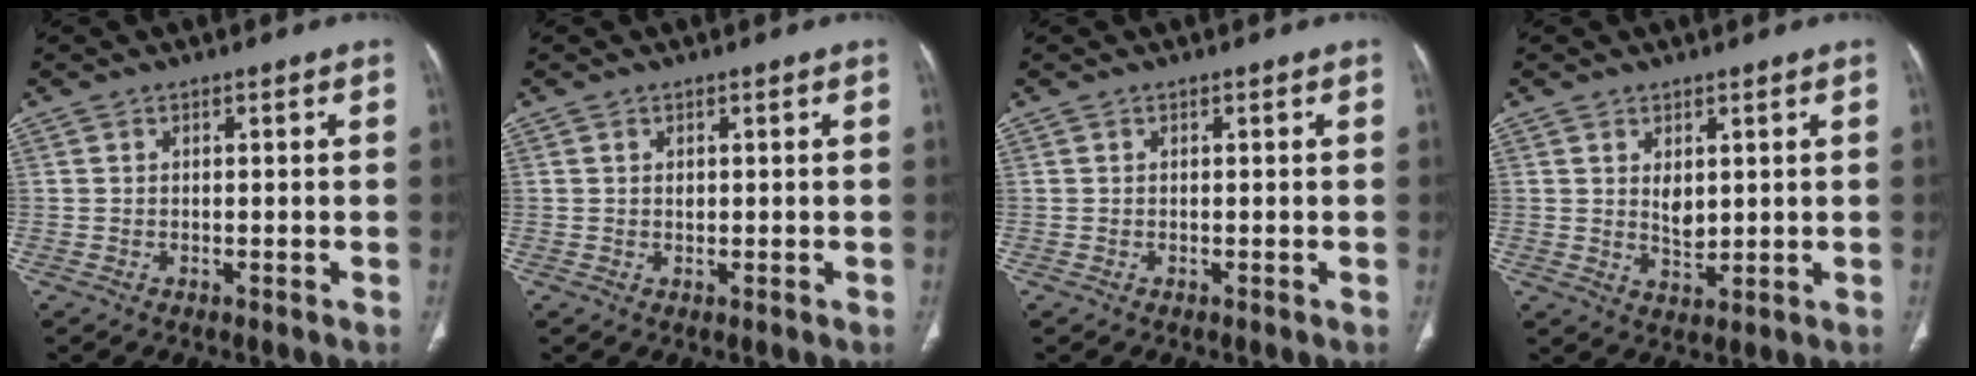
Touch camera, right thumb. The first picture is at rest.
{"total": 1.2, "force": [0.4, 0.8, 0.8], "torque": [-0.011, -0.002, 0.010]}
{"total": 0.0}
{"total": 3.8, "force": [1.2, 2.1, 2.9], "torque": [-0.042, -0.016, 0.028]}